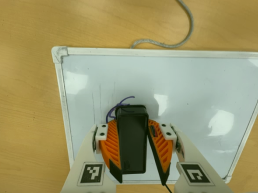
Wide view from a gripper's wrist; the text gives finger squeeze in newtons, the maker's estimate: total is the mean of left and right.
{"total": 13.6, "left": 14.8, "right": 12.5}